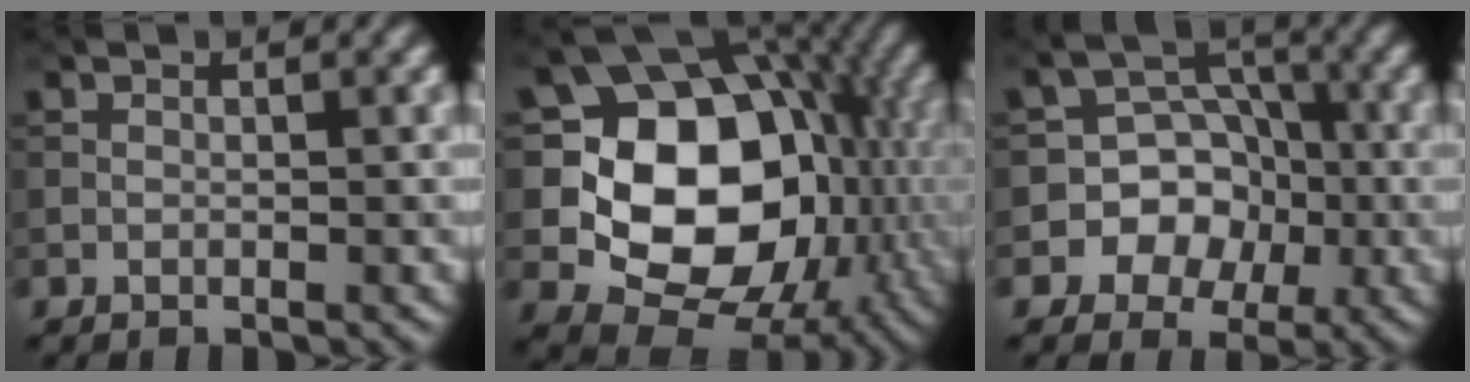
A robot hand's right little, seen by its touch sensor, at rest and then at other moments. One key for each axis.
{"total": 15.3, "fx": -0.4, "fy": 11.7, "fz": 9.8, "tx": -0.140, "ty": -0.004, "tz": -0.021}
{"total": 8.3, "fx": -2.9, "fy": 7.4, "fz": 2.3, "tx": -0.013, "ty": 0.011, "tz": -0.075}